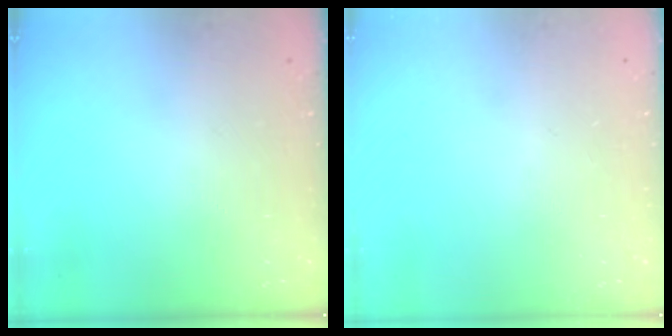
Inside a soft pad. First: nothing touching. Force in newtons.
{"total": 0.0}